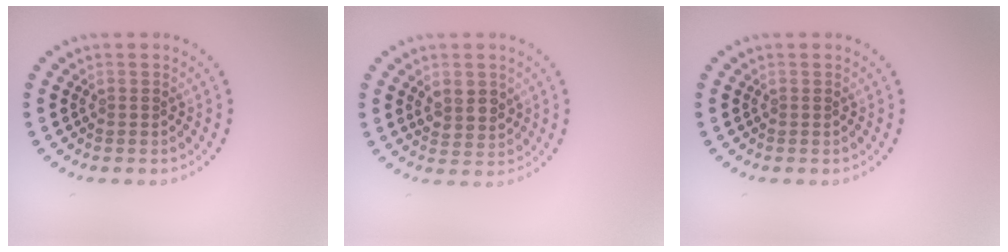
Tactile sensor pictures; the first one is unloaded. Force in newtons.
{"total": 2.2, "press": 2.1, "slide": 0.7}
{"total": 0.0}